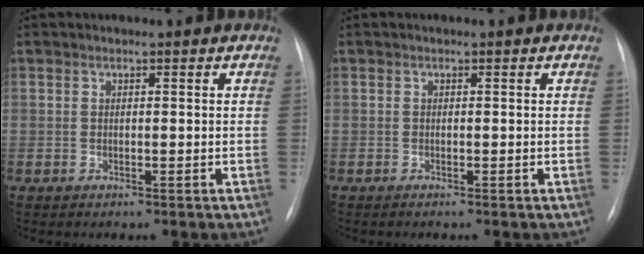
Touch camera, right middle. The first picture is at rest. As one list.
[{"total": 0.0}]